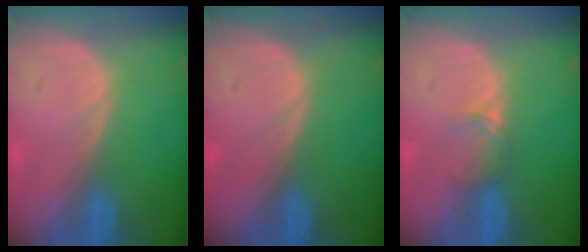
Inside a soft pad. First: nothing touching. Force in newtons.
{"total": 0.0}
{"total": 1.9, "press": 1.9, "slide": 0.3}